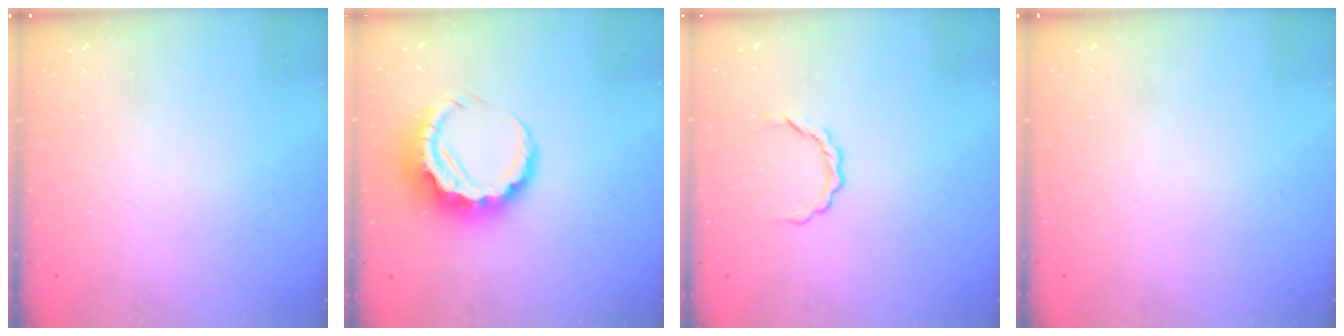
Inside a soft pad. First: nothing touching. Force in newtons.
{"total": 9.7, "press": 9.5, "slide": 1.8}
{"total": 4.1, "press": 4.0, "slide": 0.3}
{"total": 0.0}